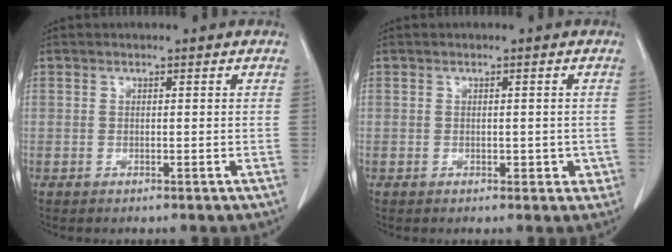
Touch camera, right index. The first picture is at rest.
{"total": 2.6, "force": [-0.5, 1.6, 1.9], "torque": [-0.014, 0.003, -0.003]}